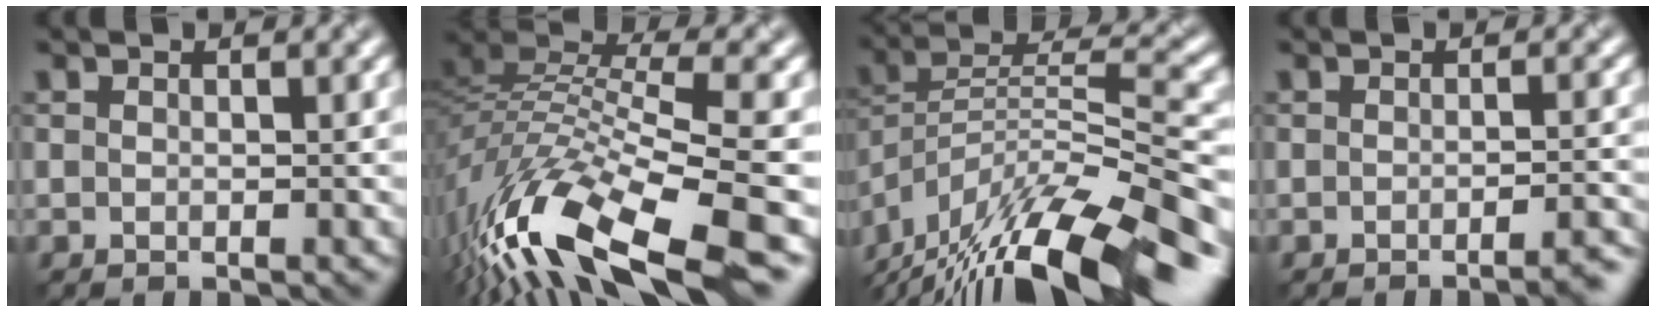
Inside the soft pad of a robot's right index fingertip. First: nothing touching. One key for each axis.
{"total": 13.3, "fx": -7.4, "fy": 3.9, "fz": 10.3, "tx": -0.217, "ty": 0.017, "tz": -0.132}
{"total": 15.7, "fx": -11.4, "fy": 4.2, "fz": 9.9, "tx": -0.189, "ty": 0.020, "tz": -0.189}
{"total": 2.7, "fx": -2.1, "fy": 0.6, "fz": 1.6, "tx": -0.011, "ty": 0.006, "tz": -0.034}